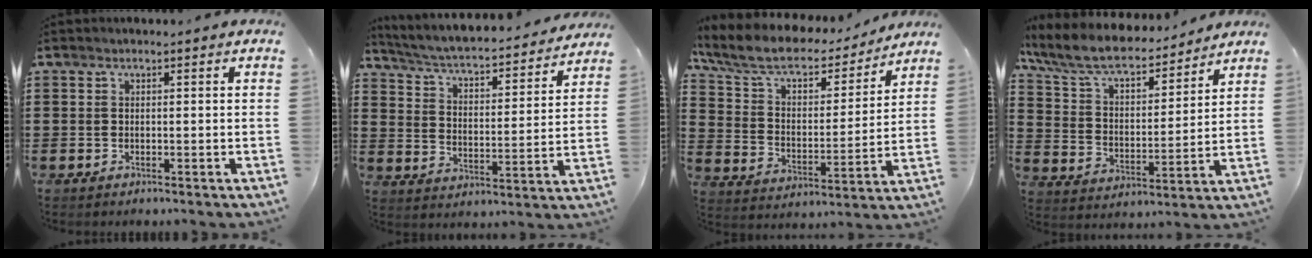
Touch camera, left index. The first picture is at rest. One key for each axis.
{"total": 3.8, "fx": 3.6, "fy": 0.1, "fz": 1.4, "tx": -0.047, "ty": -0.034, "tz": 0.051}
{"total": 8.5, "fx": 6.9, "fy": 3.0, "fz": 4.0, "tx": -0.109, "ty": -0.038, "tz": 0.117}
{"total": 8.5, "fx": 7.5, "fy": 2.0, "fz": 3.6, "tx": -0.102, "ty": -0.041, "tz": 0.128}